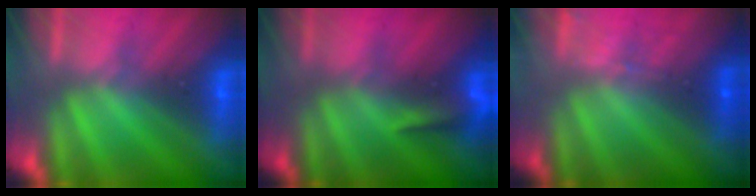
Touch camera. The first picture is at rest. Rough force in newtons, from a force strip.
{"total": 4.7}
{"total": 1.3}